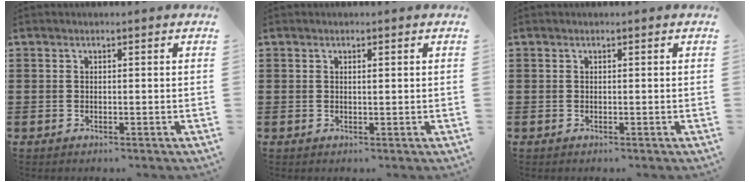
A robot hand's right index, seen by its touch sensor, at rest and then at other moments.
{"total": 0.8, "force": [0.2, 0.2, 0.7], "torque": [-0.015, 0.001, 0.004]}
{"total": 0.0}